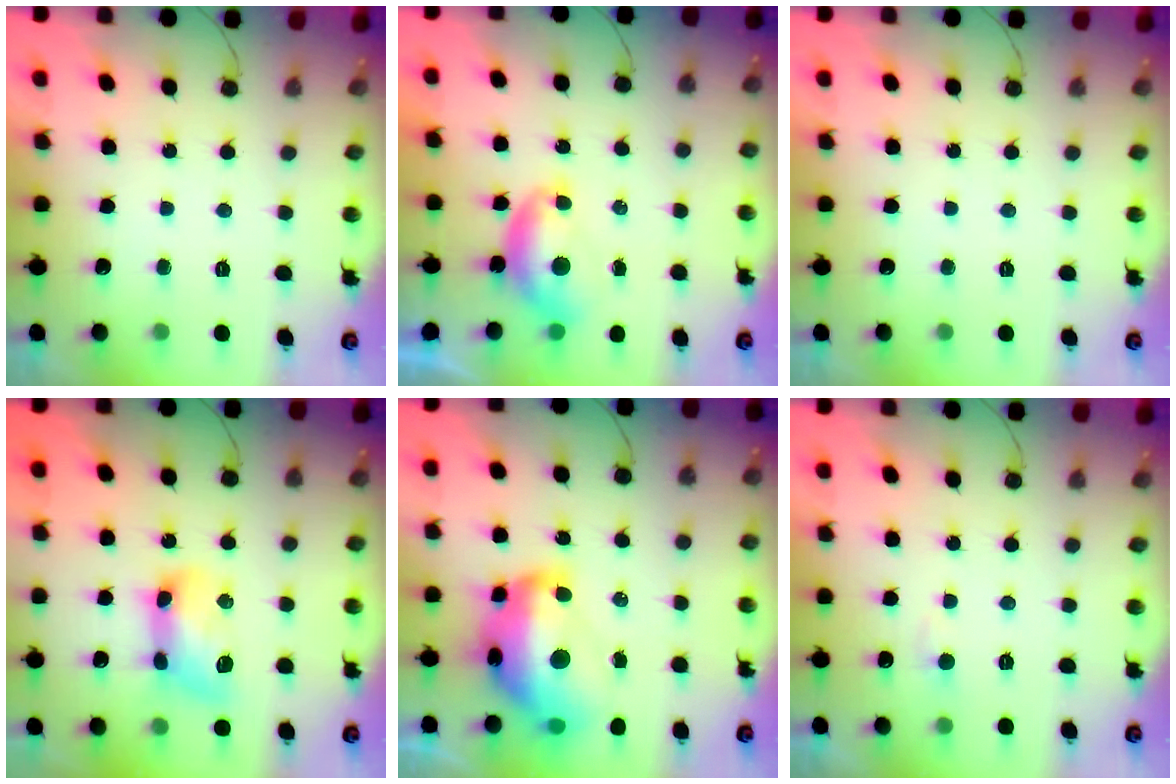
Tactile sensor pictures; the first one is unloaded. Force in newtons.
{"total": 7.4, "press": 7.3, "slide": 1.0}
{"total": 0.0}
{"total": 11.5, "press": 11.5, "slide": 0.5}
{"total": 19.5, "press": 19.4, "slide": 2.1}
{"total": 3.6, "press": 3.6, "slide": 0.4}